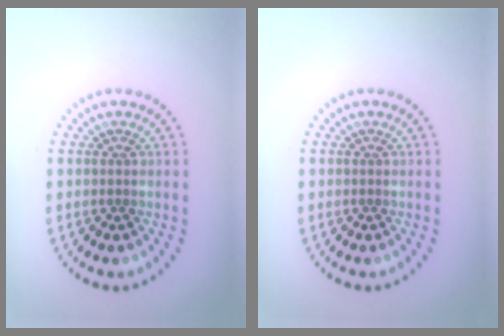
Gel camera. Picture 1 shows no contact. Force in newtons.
{"total": 0.0}